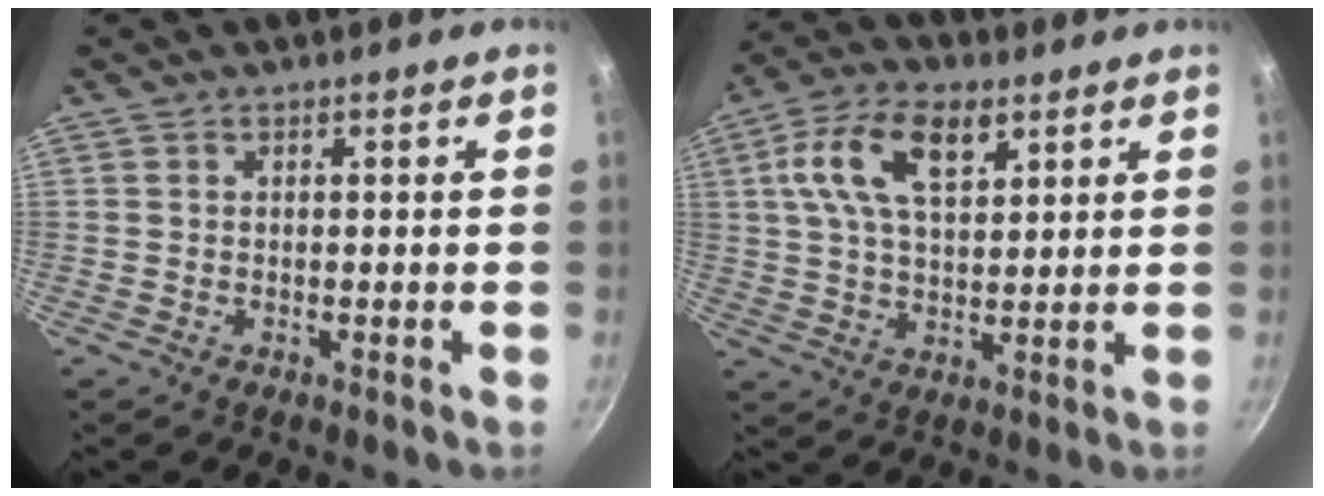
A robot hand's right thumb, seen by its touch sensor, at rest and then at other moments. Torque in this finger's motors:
{"motor_torque": [-0.52, 0.75, 0.51, -0.46, 0.22]}